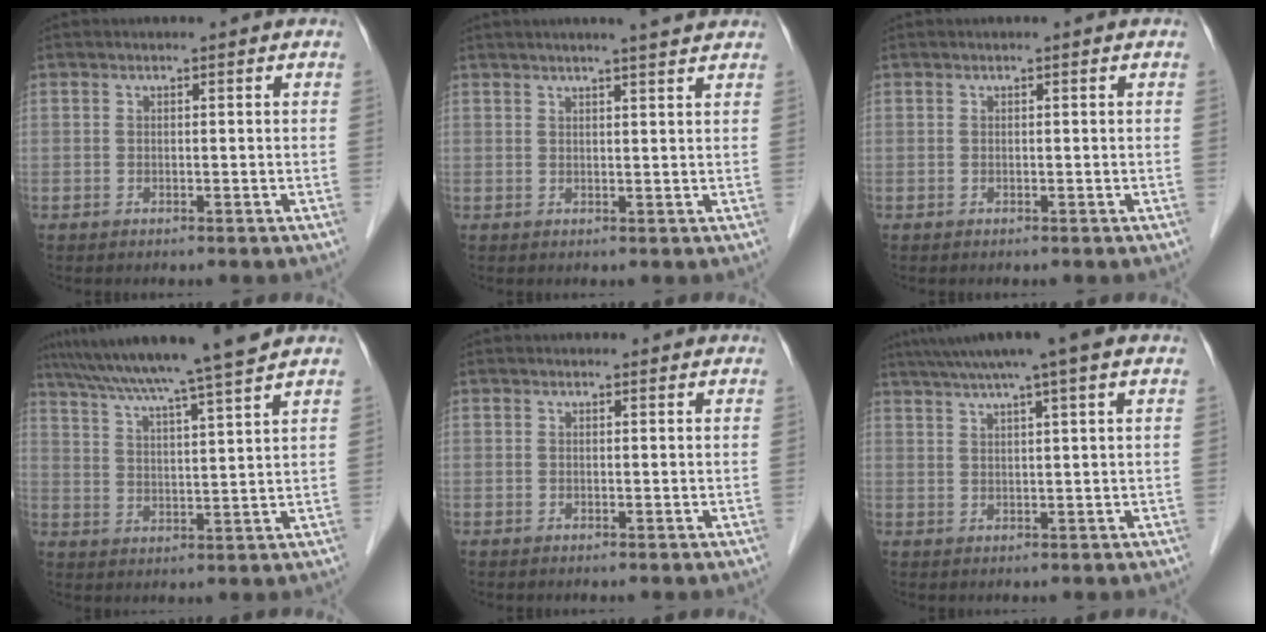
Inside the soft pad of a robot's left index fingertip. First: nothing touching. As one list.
[{"total": 6.0, "force": [5.1, -0.1, 3.1], "torque": [-0.047, 0.010, 0.060]}, {"total": 0.0}, {"total": 14.4, "force": [12.3, -1.7, 7.2], "torque": [-0.123, -0.001, 0.184]}, {"total": 0.7, "force": [0.7, 0.3, 0.0], "torque": [-0.007, -0.001, 0.005]}, {"total": 9.3, "force": [6.9, -0.7, 6.2], "torque": [-0.101, 0.028, 0.094]}]